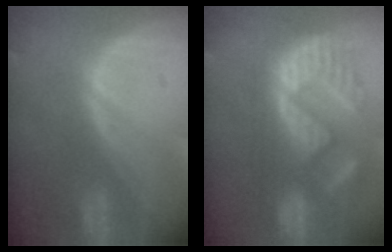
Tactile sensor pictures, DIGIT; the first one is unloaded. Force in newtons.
{"total": 10.7, "press": 10.4, "slide": 2.5}